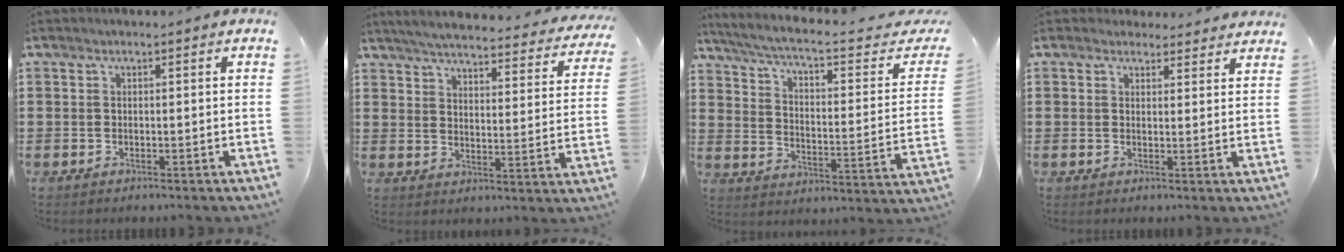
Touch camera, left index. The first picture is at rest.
{"total": 4.7, "force": [4.4, -0.2, 1.4], "torque": [-0.050, -0.034, 0.072]}
{"total": 5.0, "force": [3.6, 0.1, 3.4], "torque": [-0.086, -0.037, 0.053]}
{"total": 2.8, "force": [2.5, 1.1, 0.2], "torque": [-0.005, -0.004, 0.046]}